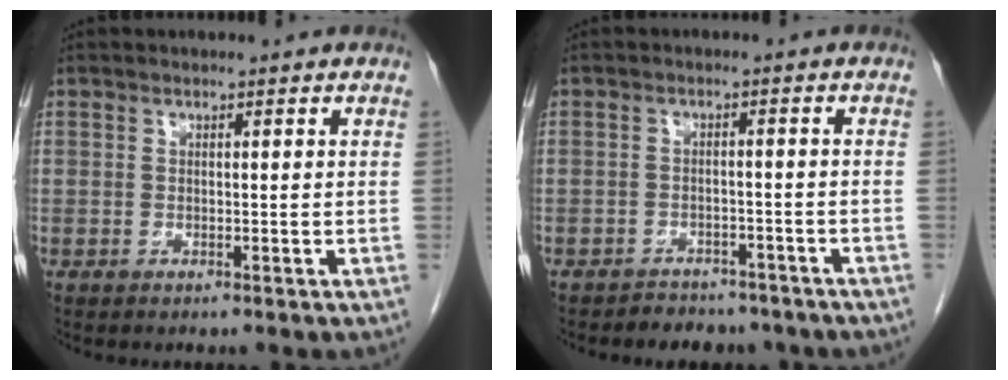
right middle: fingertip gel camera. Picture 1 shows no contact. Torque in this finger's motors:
{"motor_torque": [0.29, -0.27, 0.03, 0.02]}